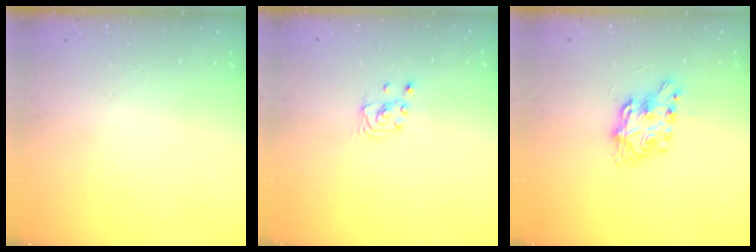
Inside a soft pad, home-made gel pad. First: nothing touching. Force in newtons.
{"total": 1.7, "press": 1.6, "slide": 0.1}
{"total": 8.6, "press": 8.5, "slide": 0.8}